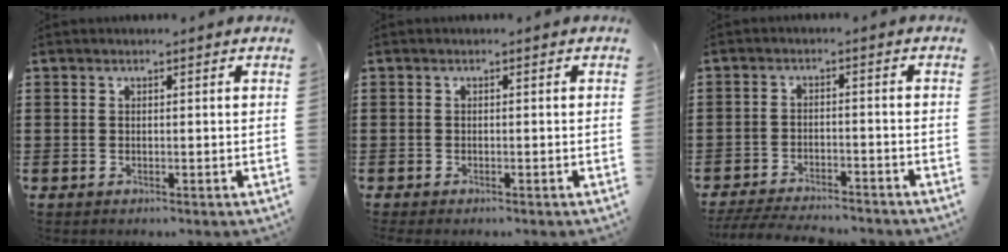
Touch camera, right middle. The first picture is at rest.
{"total": 0.5, "force": [-0.5, 0.1, 0.1], "torque": [-0.003, 0.000, -0.010]}
{"total": 4.5, "force": [-4.3, 0.6, 1.0], "torque": [-0.021, 0.000, -0.089]}